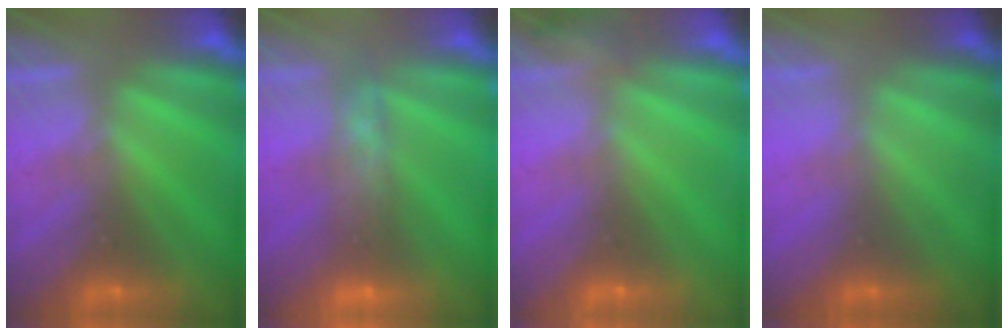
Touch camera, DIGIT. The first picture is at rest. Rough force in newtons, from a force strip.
{"total": 8.9}
{"total": 2.8}
{"total": 2.0}